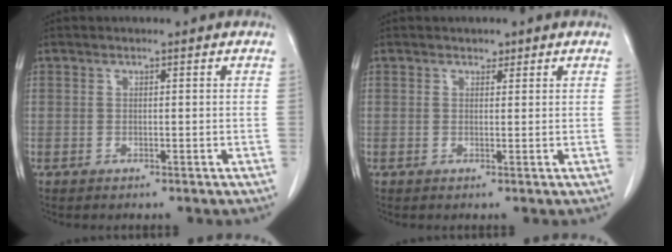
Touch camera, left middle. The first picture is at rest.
{"total": 0.9, "force": [0.7, 0.5, 0.2], "torque": [-0.003, -0.004, 0.009]}